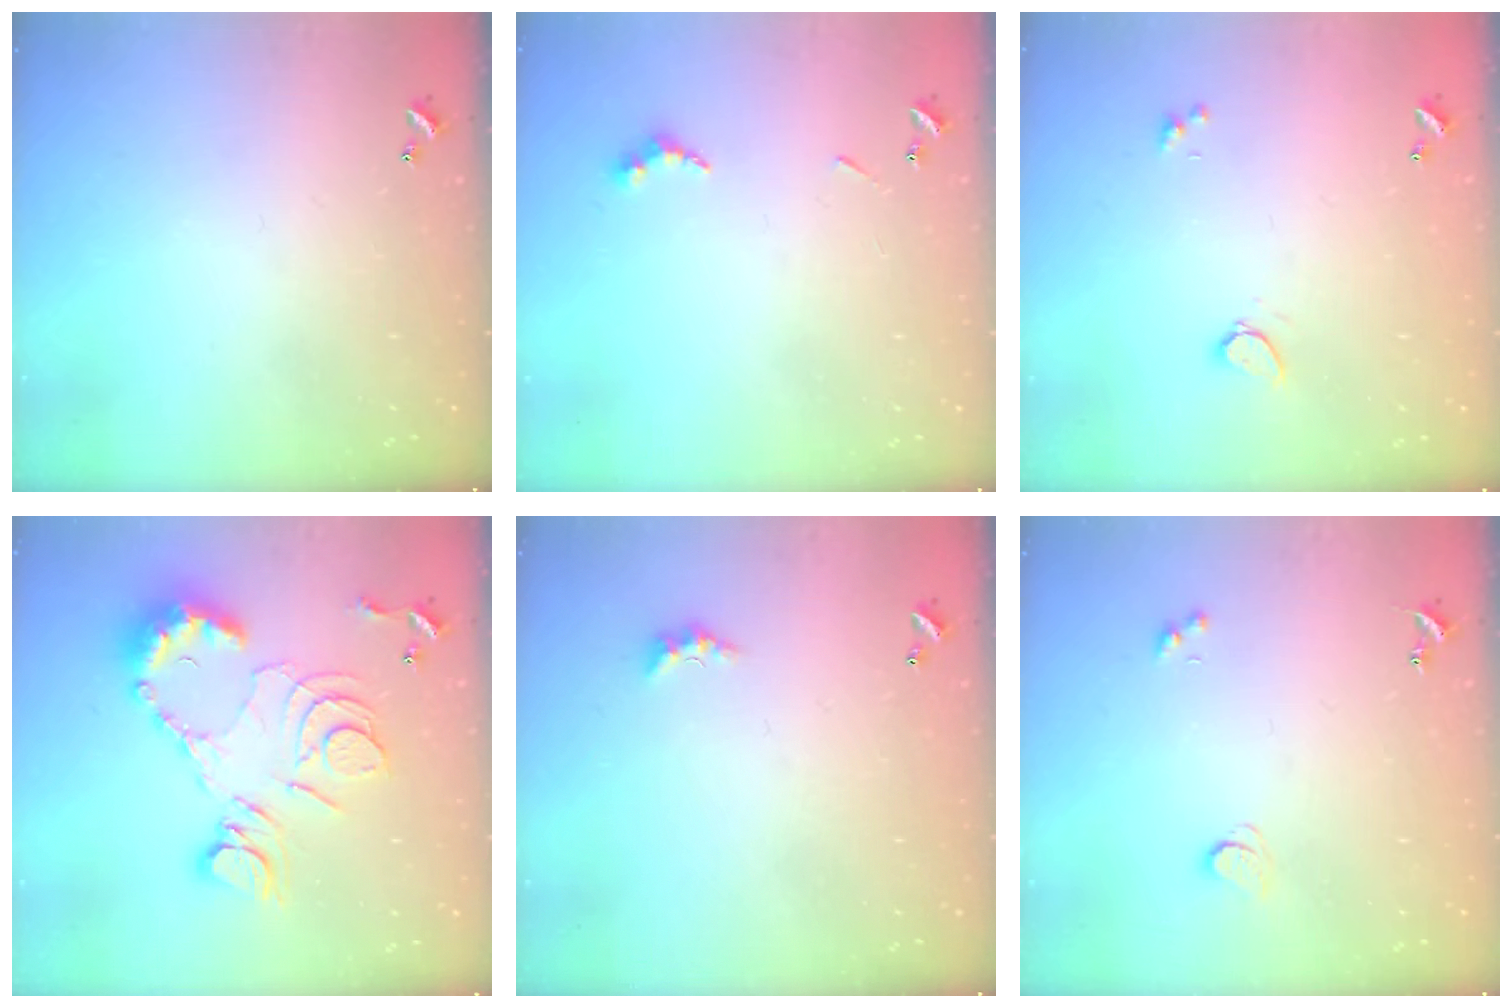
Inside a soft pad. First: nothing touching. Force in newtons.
{"total": 4.6, "press": 4.6, "slide": 0.7}
{"total": 1.0, "press": 0.9, "slide": 0.4}
{"total": 15.3, "press": 15.2, "slide": 1.3}
{"total": 1.5, "press": 1.4, "slide": 0.5}
{"total": 1.9, "press": 1.9, "slide": 0.5}